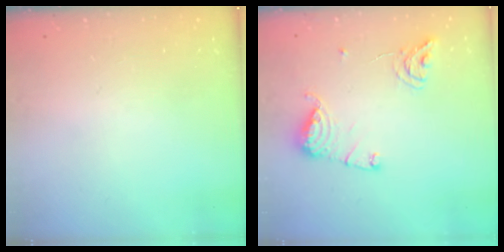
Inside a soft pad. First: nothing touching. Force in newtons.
{"total": 12.4, "press": 12.3, "slide": 1.2}